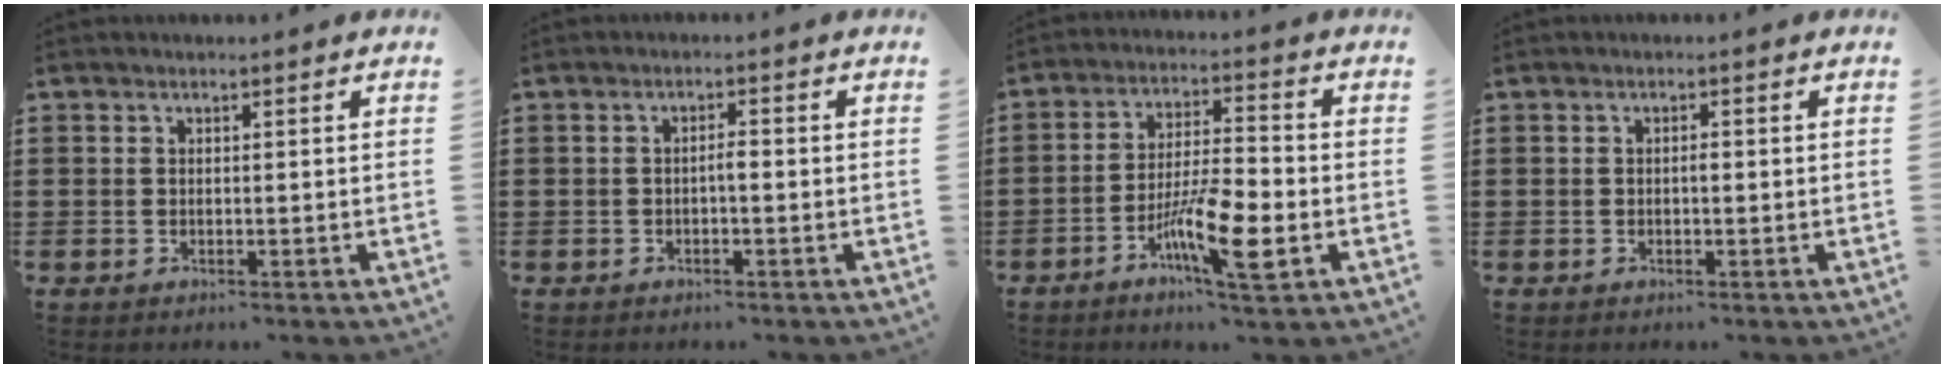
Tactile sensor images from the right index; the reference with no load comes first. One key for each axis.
{"total": 1.5, "fx": -0.4, "fy": 0.3, "fz": 1.4, "tx": -0.026, "ty": 0.001, "tz": -0.008}
{"total": 10.3, "fx": -4.1, "fy": 2.0, "fz": 9.2, "tx": -0.179, "ty": -0.006, "tz": -0.076}
{"total": 0.8, "fx": -0.2, "fy": 0.3, "fz": 0.8, "tx": -0.016, "ty": -0.003, "tz": -0.002}